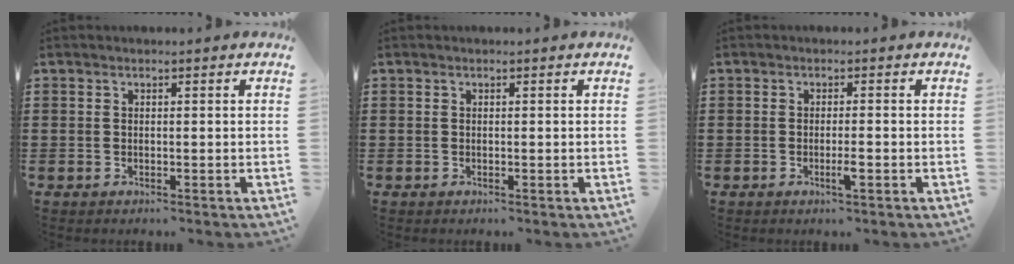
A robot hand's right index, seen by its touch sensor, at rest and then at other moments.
{"total": 0.0}
{"total": 2.1, "force": [-0.9, 0.2, 1.9], "torque": [-0.033, 0.001, -0.016]}